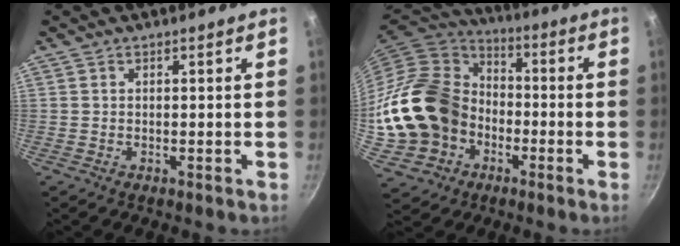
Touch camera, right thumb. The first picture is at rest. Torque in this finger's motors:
{"motor_torque": [2.08, 2.94, 0.20, -0.16, 0.44]}